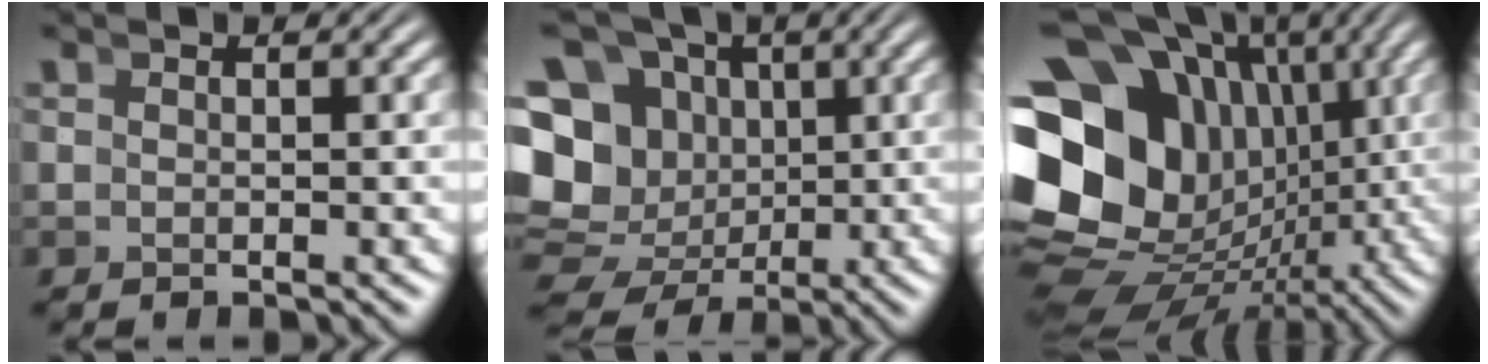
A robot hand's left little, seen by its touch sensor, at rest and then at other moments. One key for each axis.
{"total": 16.5, "fx": 0.6, "fy": 14.2, "fz": 8.4, "tx": -0.169, "ty": -0.045, "tz": 0.014}
{"total": 23.6, "fx": 0.4, "fy": 17.8, "fz": 15.5, "tx": -0.286, "ty": -0.041, "tz": -0.002}